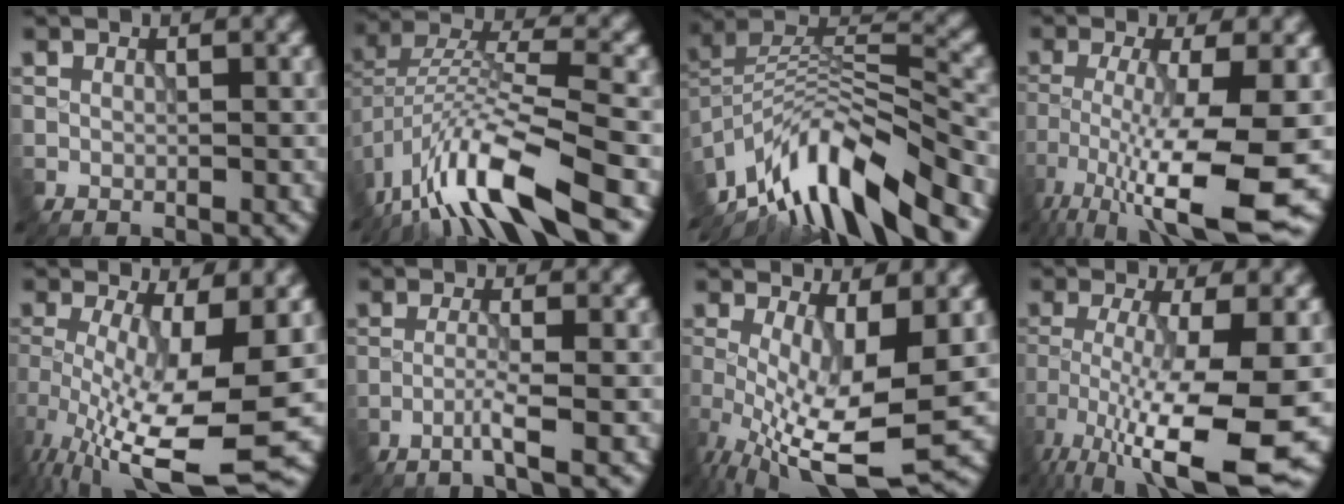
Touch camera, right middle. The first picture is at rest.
{"total": 12.1, "force": [-8.0, 3.0, 8.6], "torque": [-0.163, 0.010, -0.150]}
{"total": 11.5, "force": [-8.0, 3.8, 7.3], "torque": [-0.128, 0.020, -0.146]}
{"total": 9.1, "force": [-4.4, 1.5, 7.9], "torque": [-0.144, -0.013, -0.083]}
{"total": 11.0, "force": [-3.3, 2.5, 10.2], "torque": [-0.192, -0.025, -0.048]}
{"total": 1.9, "force": [-1.2, -0.4, 1.5], "torque": [-0.023, 0.011, -0.036]}
{"total": 8.5, "force": [-1.6, 2.3, 8.0], "torque": [-0.161, -0.019, -0.025]}
{"total": 10.2, "force": [-4.9, 1.9, 8.7], "torque": [-0.166, -0.019, -0.084]}